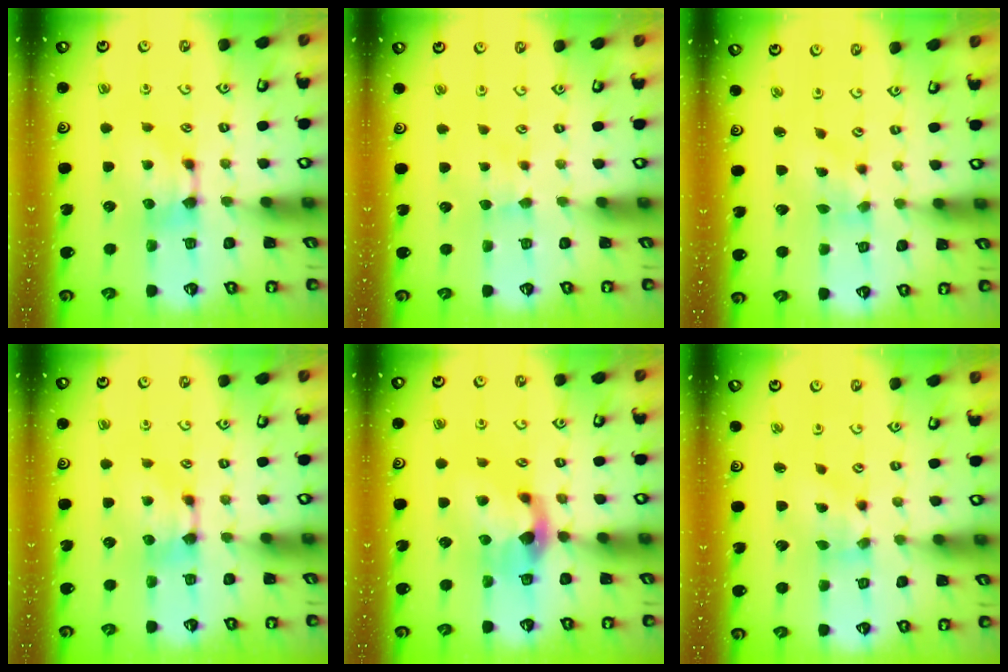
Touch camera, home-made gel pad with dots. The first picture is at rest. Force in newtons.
{"total": 2.4, "press": 2.4, "slide": 0.6}
{"total": 1.7, "press": 1.3, "slide": 1.0}
{"total": 0.0}
{"total": 3.9, "press": 3.5, "slide": 1.7}
{"total": 1.9, "press": 1.3, "slide": 1.4}